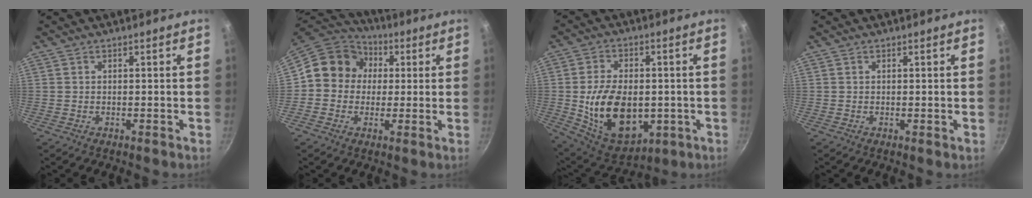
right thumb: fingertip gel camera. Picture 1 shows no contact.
{"total": 11.7, "force": [1.7, 10.6, 4.7], "torque": [-0.044, 0.023, 0.006]}
{"total": 18.1, "force": [-1.9, 11.7, 13.7], "torque": [-0.207, -0.005, -0.012]}
{"total": 0.0}